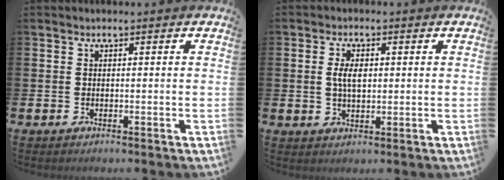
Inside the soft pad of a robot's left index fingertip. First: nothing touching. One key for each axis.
{"total": 3.4, "fx": 0.8, "fy": 1.8, "fz": 2.8, "tx": -0.049, "ty": 0.006, "tz": 0.009}